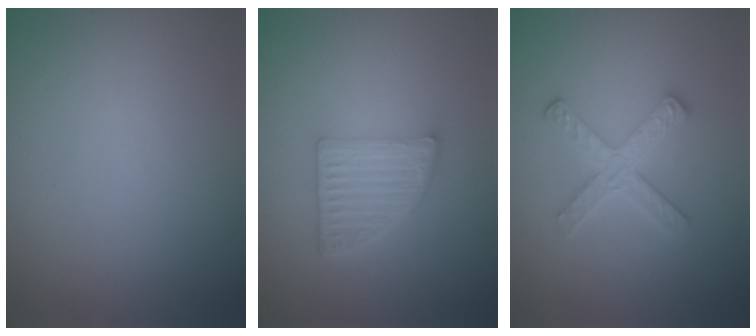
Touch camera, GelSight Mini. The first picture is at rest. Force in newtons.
{"total": 4.9, "press": 3.3, "slide": 3.6}
{"total": 2.8, "press": 2.8, "slide": 0.3}